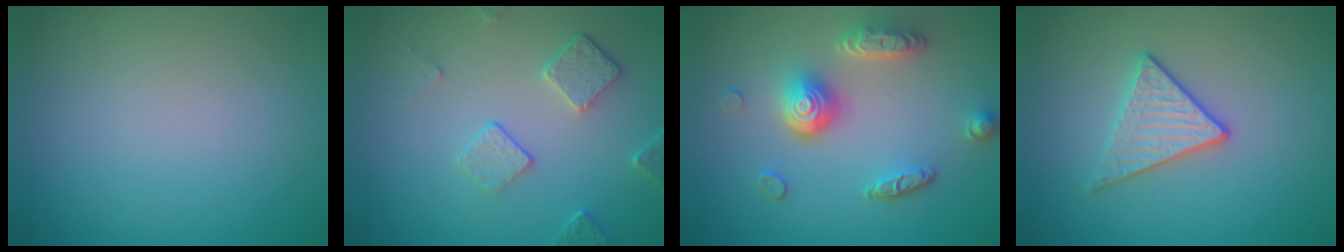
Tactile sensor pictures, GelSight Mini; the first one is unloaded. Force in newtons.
{"total": 2.7, "press": 2.0, "slide": 1.7}
{"total": 5.2, "press": 3.8, "slide": 3.6}
{"total": 2.8, "press": 2.6, "slide": 1.0}